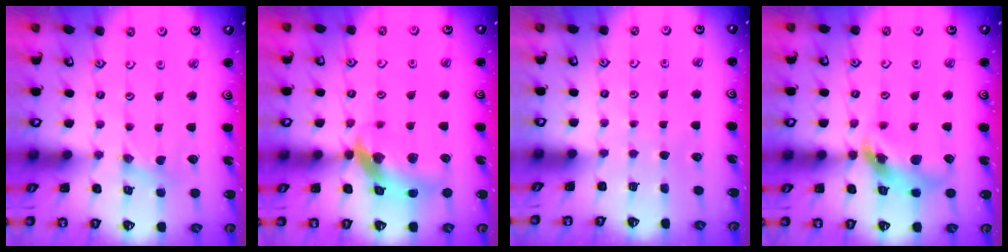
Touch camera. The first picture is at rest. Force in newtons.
{"total": 13.9, "press": 13.8, "slide": 1.9}
{"total": 0.6, "press": 0.6, "slide": 0.1}
{"total": 12.9, "press": 12.7, "slide": 1.8}